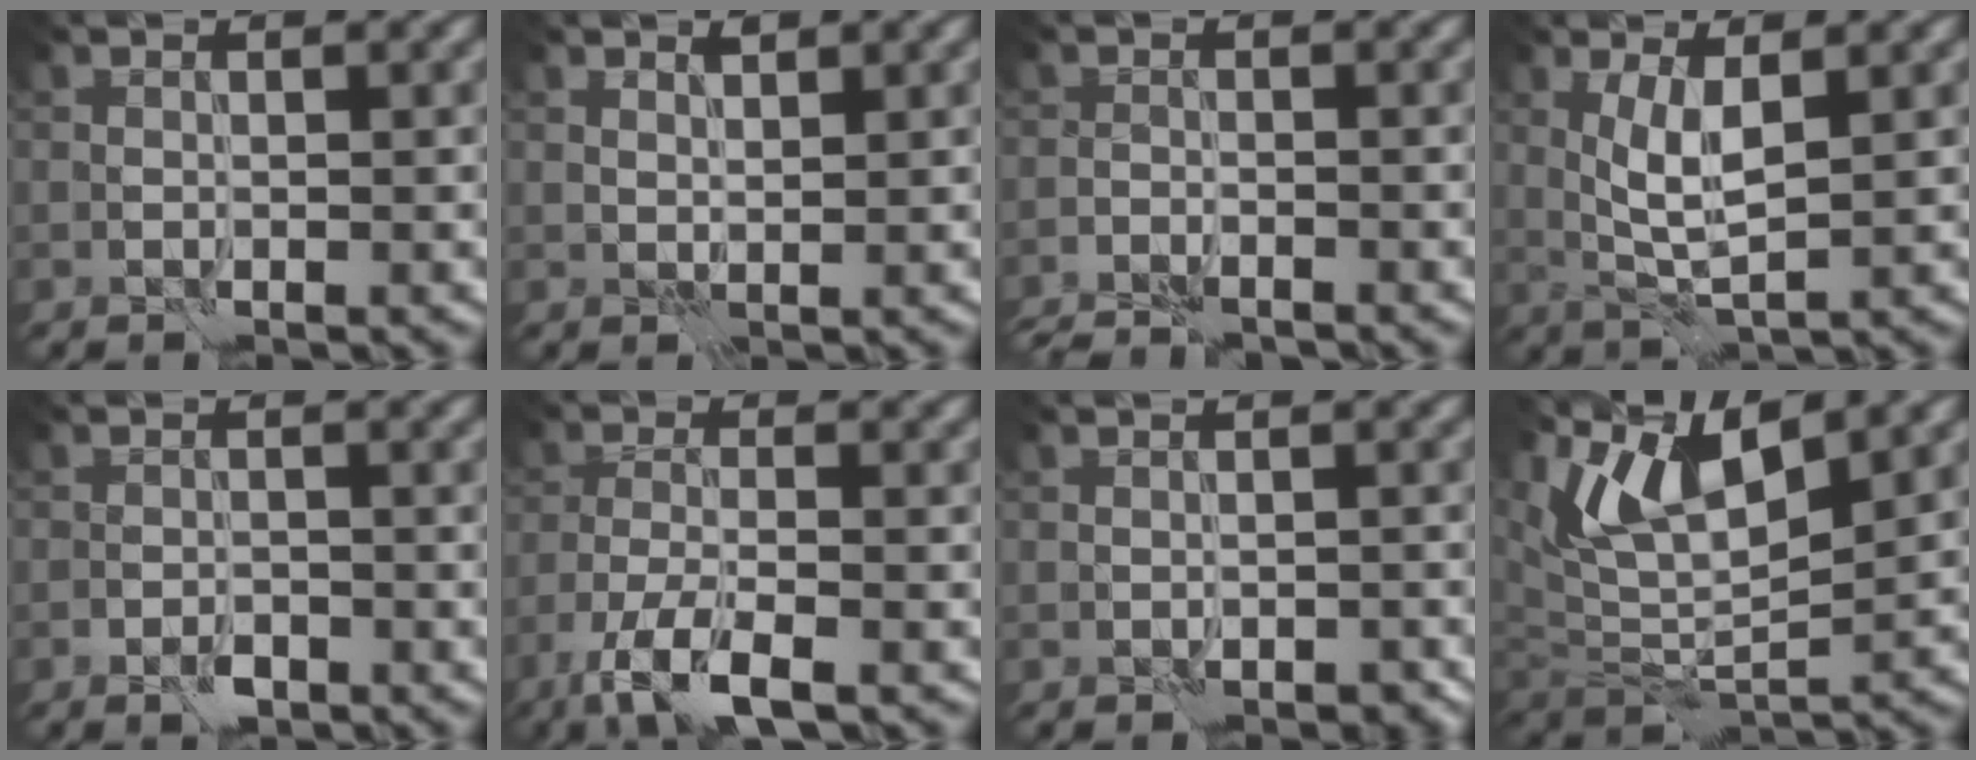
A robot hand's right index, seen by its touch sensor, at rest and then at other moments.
{"total": 0.9, "force": [0.9, 0.2, 0.1], "torque": [-0.004, -0.004, 0.017]}
{"total": 3.8, "force": [-3.6, 0.6, 1.0], "torque": [-0.025, -0.009, -0.059]}
{"total": 3.4, "force": [1.0, 0.8, 3.2], "torque": [-0.067, -0.002, 0.022]}
{"total": 1.4, "force": [-0.9, 0.8, 0.8], "torque": [-0.012, 0.000, -0.018]}
{"total": 5.6, "force": [-3.7, 1.4, 4.0], "torque": [-0.078, -0.009, -0.074]}
{"total": 1.5, "force": [-1.0, 0.9, 0.6], "torque": [-0.012, 0.006, -0.011]}
{"total": 7.6, "force": [5.1, 2.3, 5.2], "torque": [-0.110, -0.002, 0.093]}